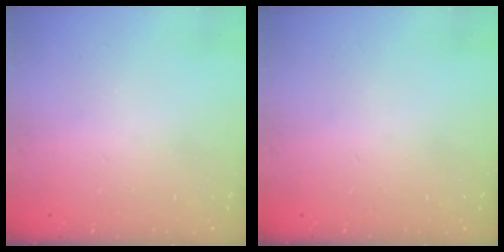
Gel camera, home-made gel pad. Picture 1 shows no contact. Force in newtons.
{"total": 0.0}